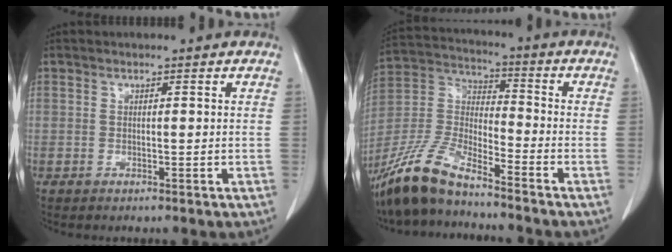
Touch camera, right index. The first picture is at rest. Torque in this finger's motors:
{"motor_torque": [0.78, -0.67, 0.44, 0.12]}